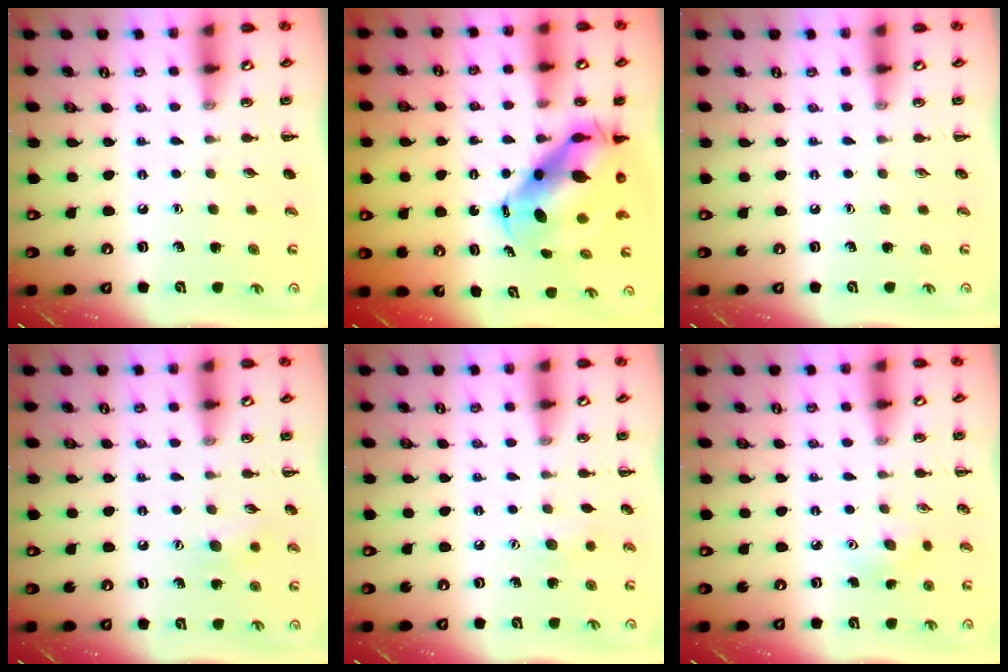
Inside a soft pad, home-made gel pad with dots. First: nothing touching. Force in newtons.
{"total": 10.2, "press": 9.9, "slide": 2.5}
{"total": 0.0}
{"total": 5.8, "press": 5.7, "slide": 1.3}
{"total": 5.3, "press": 5.2, "slide": 1.4}
{"total": 3.8, "press": 3.7, "slide": 1.0}